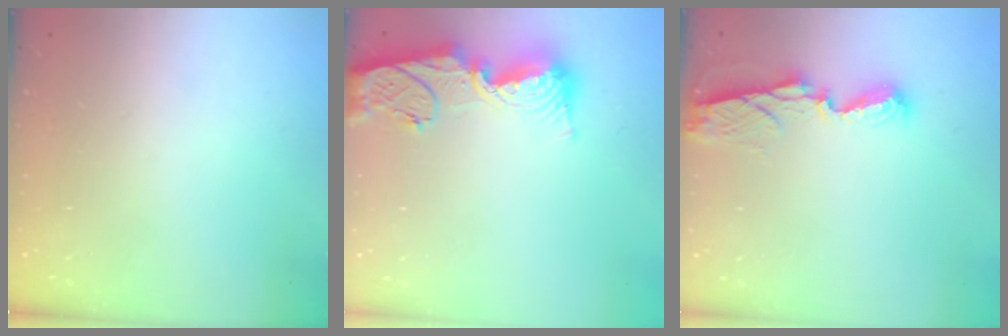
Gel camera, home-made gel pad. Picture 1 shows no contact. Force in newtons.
{"total": 14.6, "press": 14.5, "slide": 1.4}
{"total": 6.8, "press": 6.8, "slide": 0.1}